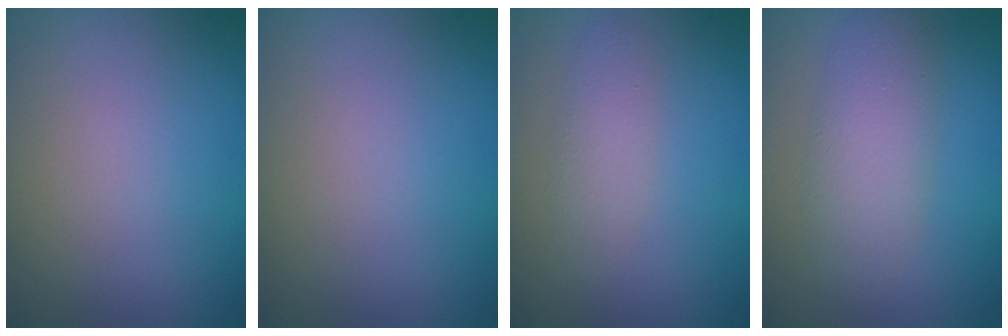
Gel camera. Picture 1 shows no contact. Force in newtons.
{"total": 0.0}
{"total": 2.0, "press": 2.0, "slide": 0.1}
{"total": 4.0, "press": 4.0, "slide": 0.1}